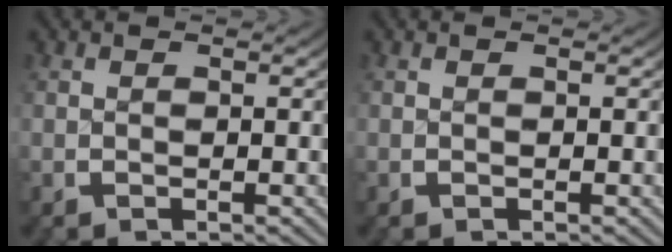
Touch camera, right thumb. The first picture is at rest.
{"total": 0.0}